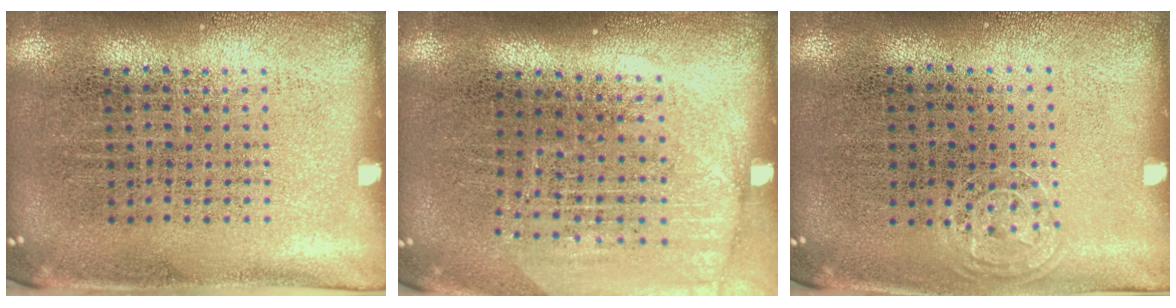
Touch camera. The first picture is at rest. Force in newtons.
{"total": 1.8, "press": 1.6, "slide": 0.9}
{"total": 0.7, "press": 0.6, "slide": 0.3}